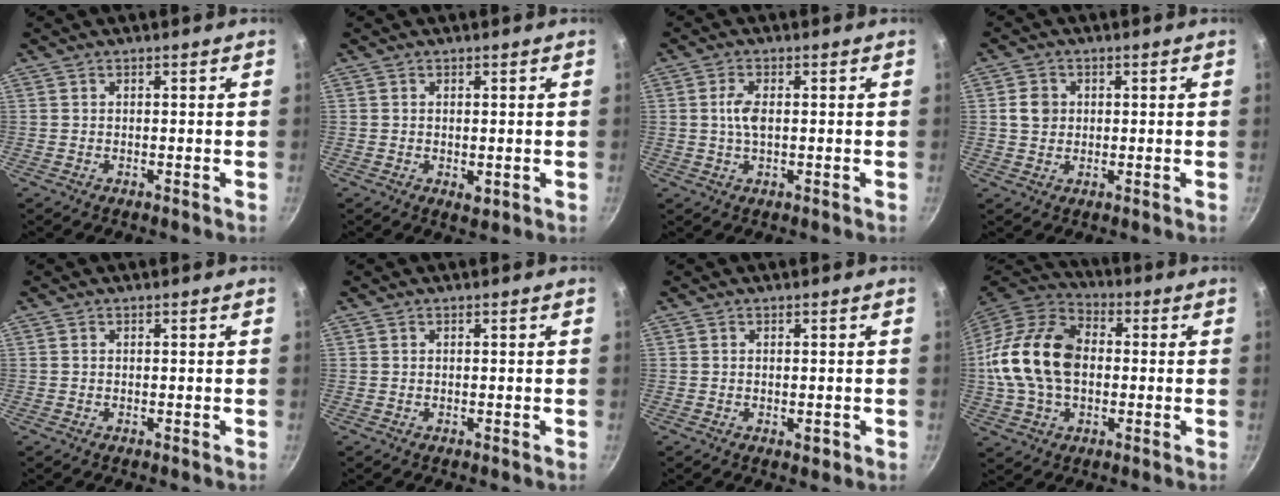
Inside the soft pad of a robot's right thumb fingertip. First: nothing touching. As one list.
[{"total": 1.9, "force": [0.0, 1.3, 1.5], "torque": [-0.021, -0.005, 0.001]}, {"total": 3.7, "force": [0.3, 1.8, 3.3], "torque": [-0.068, 0.005, 0.004]}, {"total": 4.0, "force": [0.5, 3.5, 1.9], "torque": [-0.020, 0.005, 0.006]}, {"total": 0.0}, {"total": 0.0}, {"total": 1.6, "force": [-0.4, 1.0, 1.2], "torque": [-0.015, -0.002, -0.006]}, {"total": 19.9, "force": [0.2, 13.7, 14.5], "torque": [-0.261, 0.033, -0.007]}]